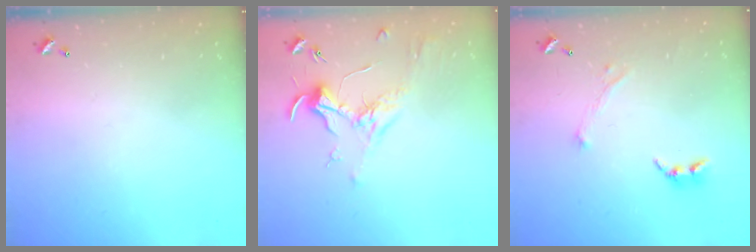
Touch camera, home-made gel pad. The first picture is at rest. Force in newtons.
{"total": 1.8, "press": 1.6, "slide": 0.8}
{"total": 2.4, "press": 2.2, "slide": 0.9}